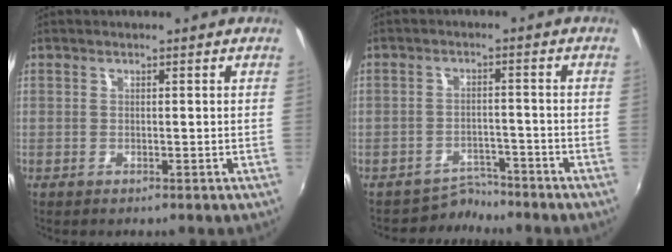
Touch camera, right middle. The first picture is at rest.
{"total": 4.0, "force": [-3.8, 1.0, -0.9], "torque": [0.014, 0.011, -0.062]}